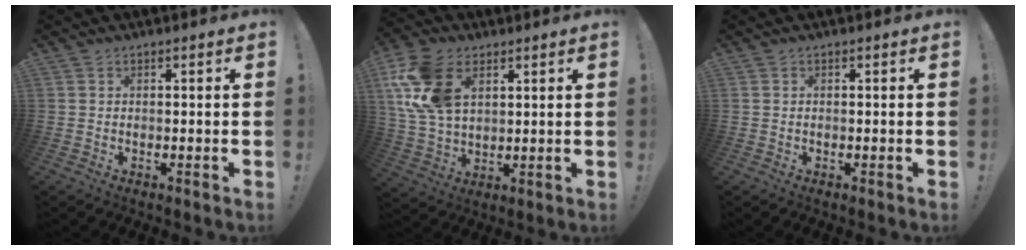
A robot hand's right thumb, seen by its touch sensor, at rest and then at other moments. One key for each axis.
{"total": 17.2, "fx": 6.4, "fy": 11.2, "fz": 11.3, "tx": -0.224, "ty": -0.011, "tz": 0.126}
{"total": 0.0}